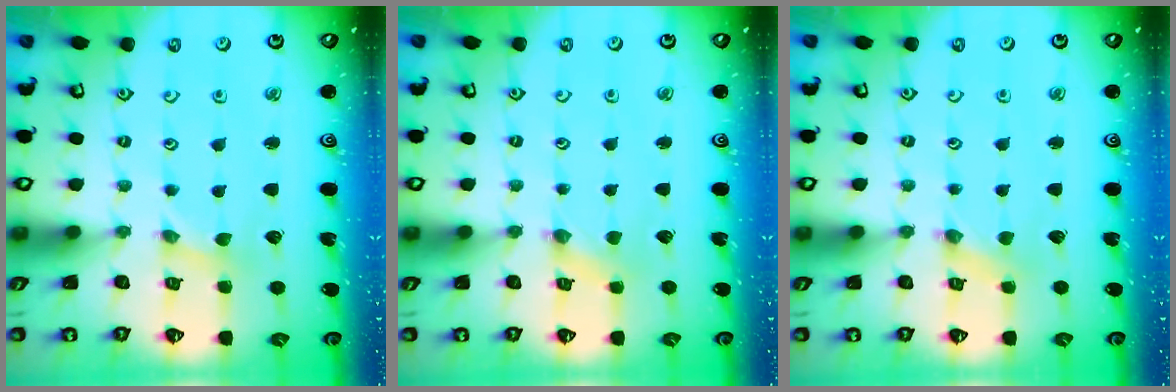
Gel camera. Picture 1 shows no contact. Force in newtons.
{"total": 0.0}
{"total": 0.0}